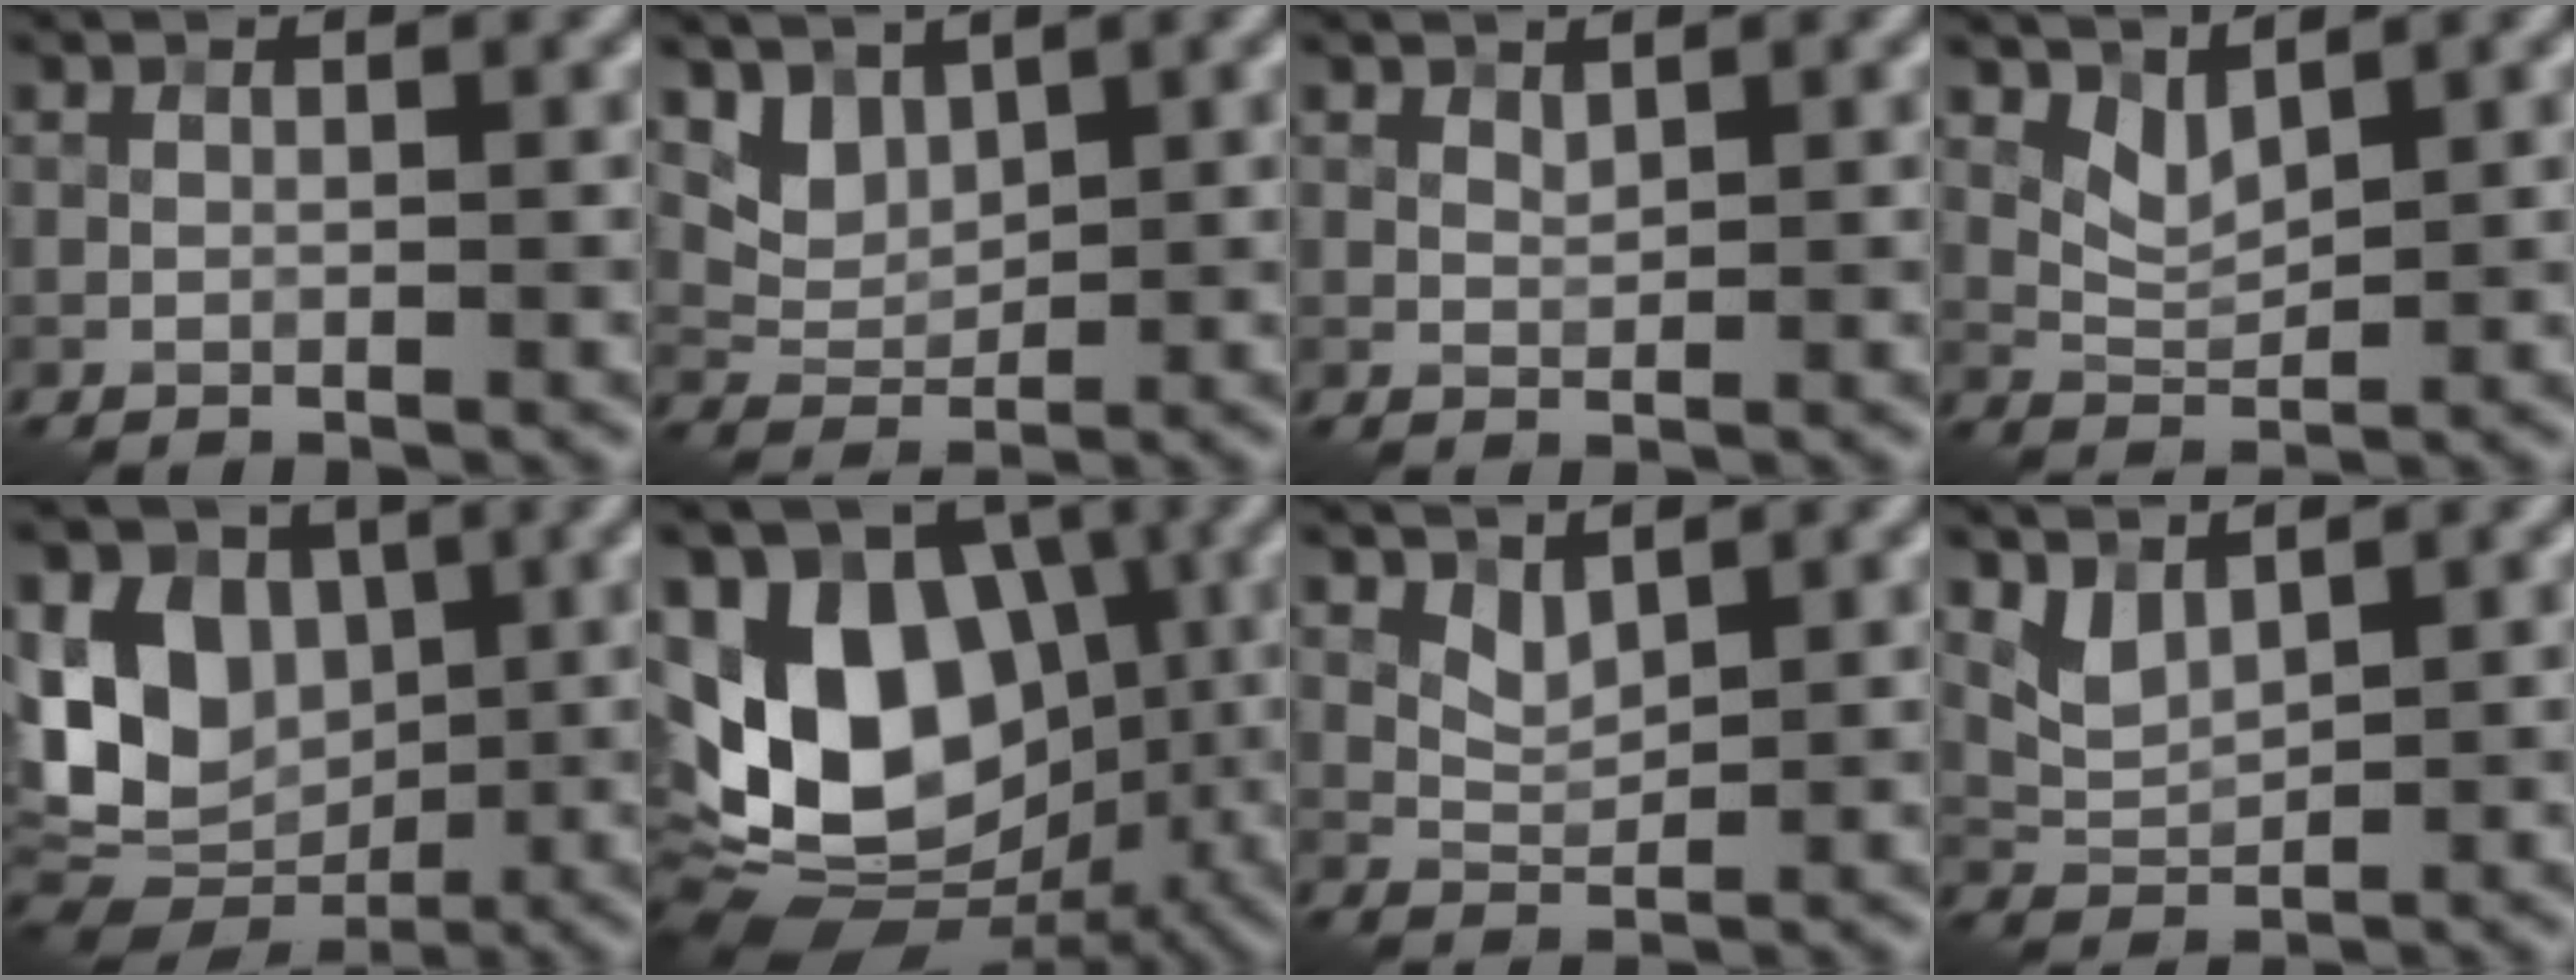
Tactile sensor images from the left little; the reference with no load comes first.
{"total": 2.5, "force": [1.9, 1.3, 1.0], "torque": [-0.029, -0.017, 0.045]}
{"total": 0.7, "force": [0.6, -0.1, 0.2], "torque": [-0.012, -0.004, 0.018]}
{"total": 2.0, "force": [1.5, 0.5, 1.2], "torque": [-0.032, -0.012, 0.039]}
{"total": 9.6, "force": [0.6, 7.1, 6.4], "torque": [-0.120, -0.001, -0.003]}
{"total": 13.4, "force": [-1.0, 9.4, 9.5], "torque": [-0.159, 0.007, -0.037]}
{"total": 1.5, "force": [1.2, 0.4, 0.8], "torque": [-0.022, -0.010, 0.033]}
{"total": 2.1, "force": [1.6, 0.6, 1.2], "torque": [-0.036, -0.013, 0.044]}